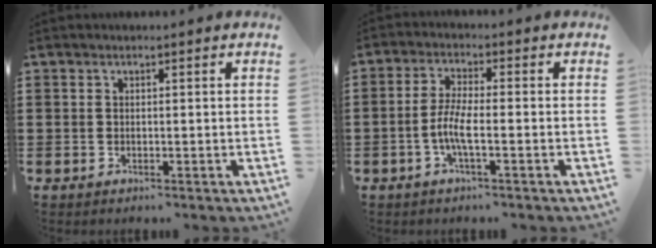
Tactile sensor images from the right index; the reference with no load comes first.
{"total": 5.0, "force": [-1.8, 0.9, 4.5], "torque": [-0.105, -0.008, -0.042]}